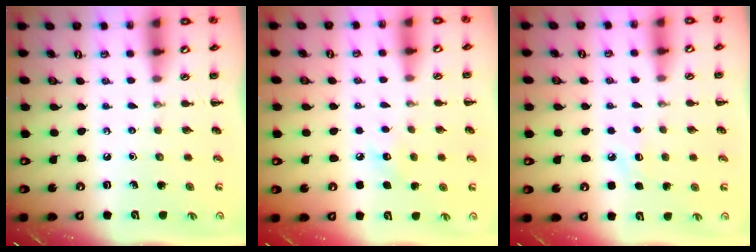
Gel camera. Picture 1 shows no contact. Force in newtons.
{"total": 6.7, "press": 6.5, "slide": 1.7}
{"total": 5.6, "press": 5.5, "slide": 1.4}